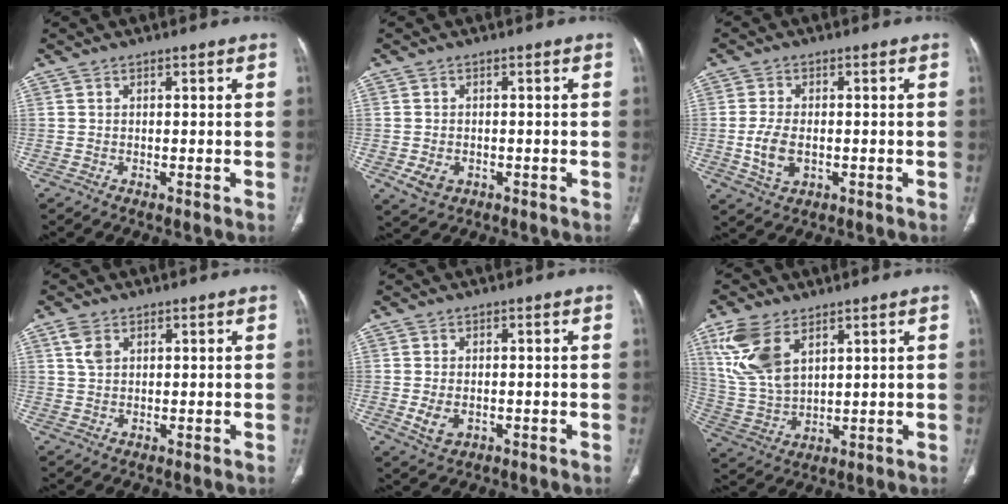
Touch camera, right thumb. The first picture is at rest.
{"total": 3.7, "force": [-1.1, 2.9, 2.1], "torque": [-0.035, 0.002, -0.008]}
{"total": 6.2, "force": [-0.9, 3.8, 4.8], "torque": [-0.099, -0.001, -0.013]}
{"total": 3.3, "force": [1.6, 2.1, 2.0], "torque": [-0.040, 0.002, 0.038]}
{"total": 4.1, "force": [-0.7, 2.8, 2.9], "torque": [-0.053, -0.004, -0.003]}
{"total": 12.8, "force": [6.3, 7.0, 8.7], "torque": [-0.185, -0.016, 0.141]}